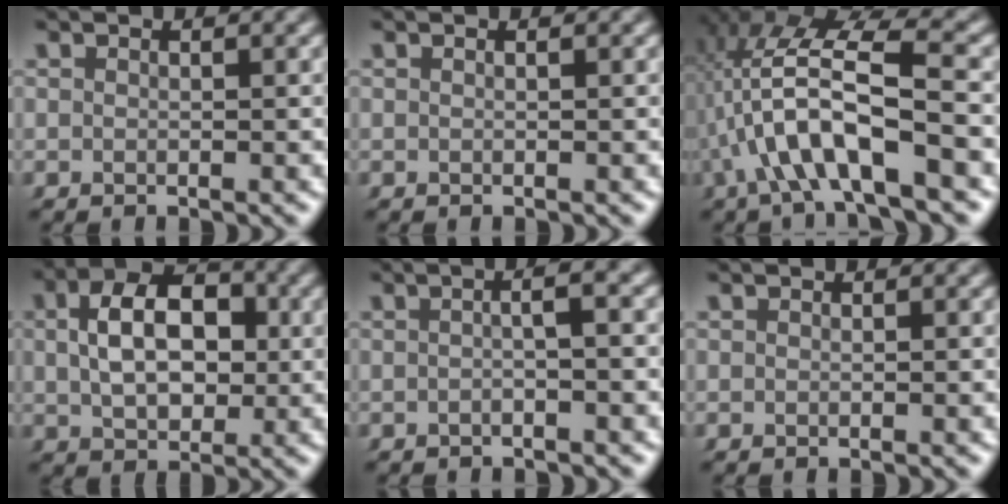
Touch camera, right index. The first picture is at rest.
{"total": 0.0}
{"total": 9.4, "force": [0.7, 4.7, 8.1], "torque": [-0.163, 0.004, 0.005]}
{"total": 7.8, "force": [1.2, 5.0, 5.8], "torque": [-0.082, 0.006, 0.015]}
{"total": 2.0, "force": [-0.4, -0.1, 2.0], "torque": [-0.029, 0.010, -0.012]}
{"total": 0.0}